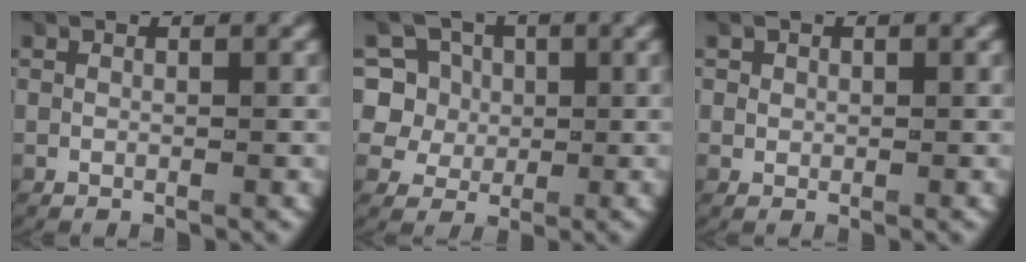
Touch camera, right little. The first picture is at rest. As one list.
[{"total": 9.0, "force": [0.1, 8.5, 3.1], "torque": [-0.087, -0.027, 0.002]}, {"total": 1.0, "force": [0.4, 0.9, 0.2], "torque": [-0.011, -0.005, 0.010]}]